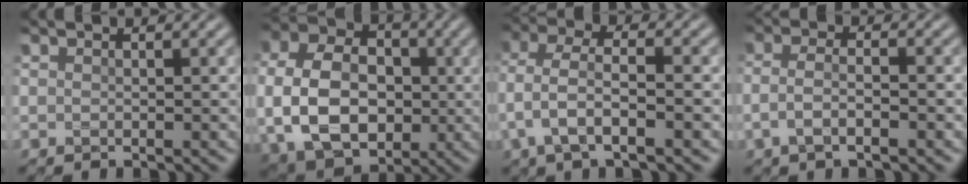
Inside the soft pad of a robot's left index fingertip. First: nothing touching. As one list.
[{"total": 10.7, "force": [-0.5, 7.7, 7.4], "torque": [-0.150, -0.001, -0.017]}, {"total": 4.8, "force": [-1.5, 2.0, 4.0], "torque": [-0.091, 0.006, -0.033]}, {"total": 2.9, "force": [-1.0, 1.0, 2.5], "torque": [-0.052, 0.001, -0.026]}]